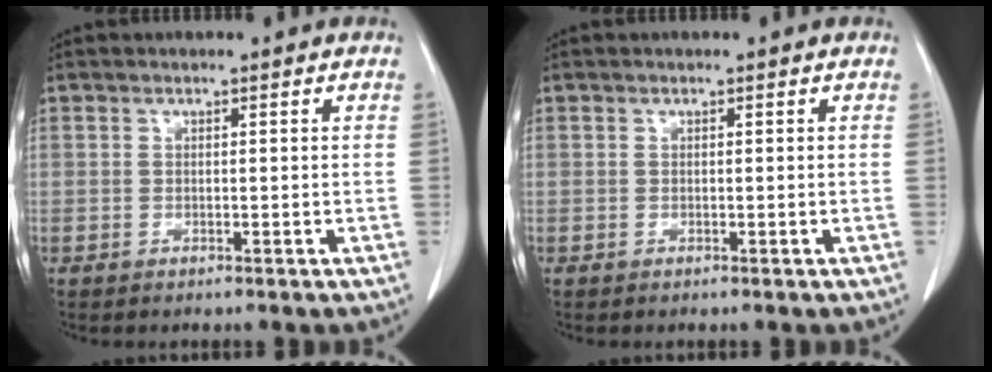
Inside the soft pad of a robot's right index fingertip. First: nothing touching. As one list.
[{"total": 0.0}]